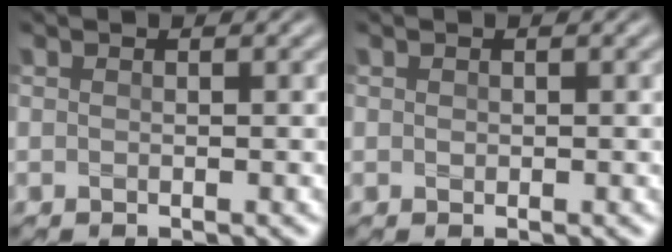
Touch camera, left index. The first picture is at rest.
{"total": 0.6, "force": [0.2, 0.5, 0.3], "torque": [0.005, 0.000, 0.000]}